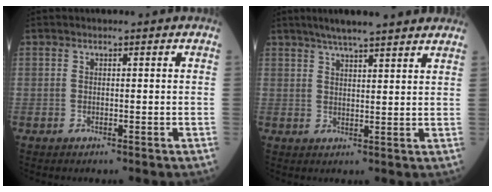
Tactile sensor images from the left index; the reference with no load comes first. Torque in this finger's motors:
{"motor_torque": [0.84, -0.83, 0.09, 0.10]}